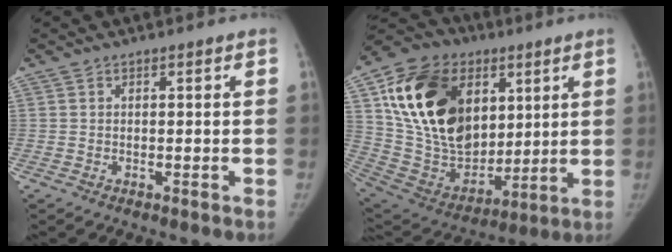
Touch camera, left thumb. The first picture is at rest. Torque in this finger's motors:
{"motor_torque": [0.13, 1.73, 2.45, -0.32, 0.23]}